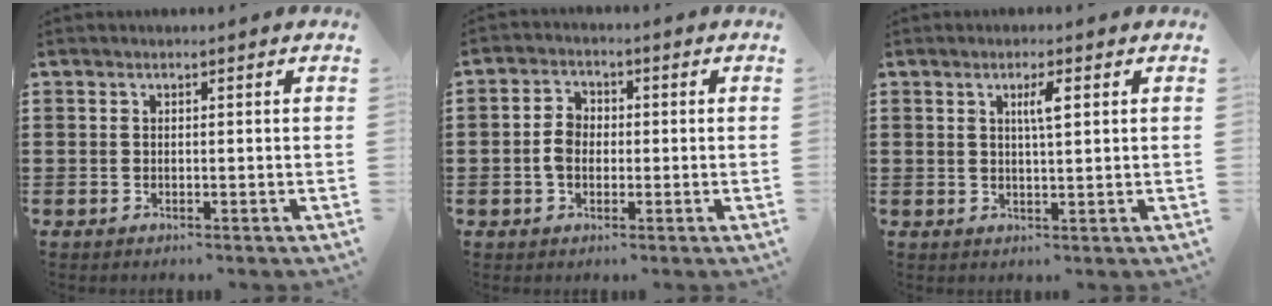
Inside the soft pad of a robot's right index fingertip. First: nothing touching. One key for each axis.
{"total": 3.8, "fx": -0.5, "fy": 2.6, "fz": 2.7, "tx": -0.071, "ty": 0.002, "tz": -0.014}
{"total": 3.0, "fx": 1.0, "fy": 0.5, "fz": 2.8, "tx": -0.056, "ty": 0.004, "tz": 0.014}